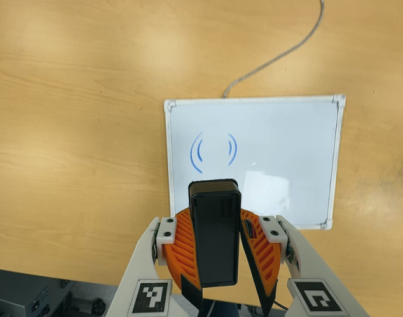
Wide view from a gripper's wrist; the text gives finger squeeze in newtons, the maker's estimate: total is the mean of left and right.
{"total": 7.6, "left": 8.2, "right": 7.0}